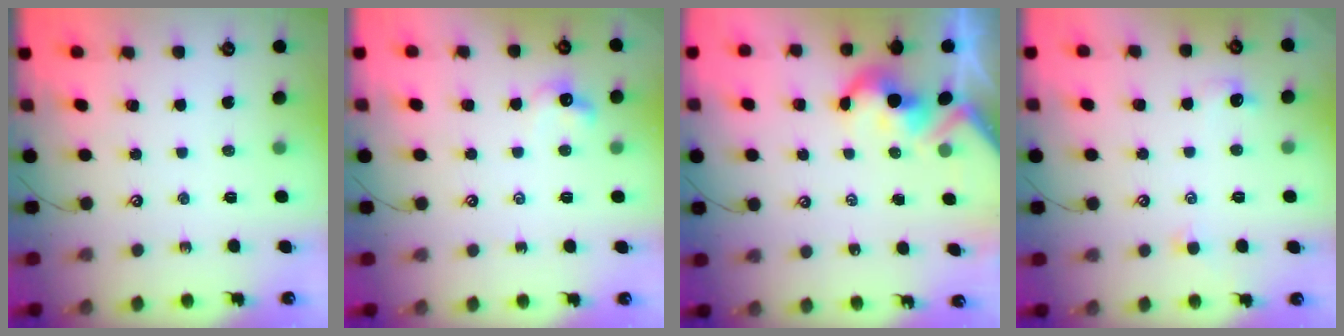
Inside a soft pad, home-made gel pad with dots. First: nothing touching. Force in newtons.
{"total": 4.1, "press": 4.1, "slide": 0.6}
{"total": 4.6, "press": 4.6, "slide": 0.7}
{"total": 1.4, "press": 1.3, "slide": 0.6}